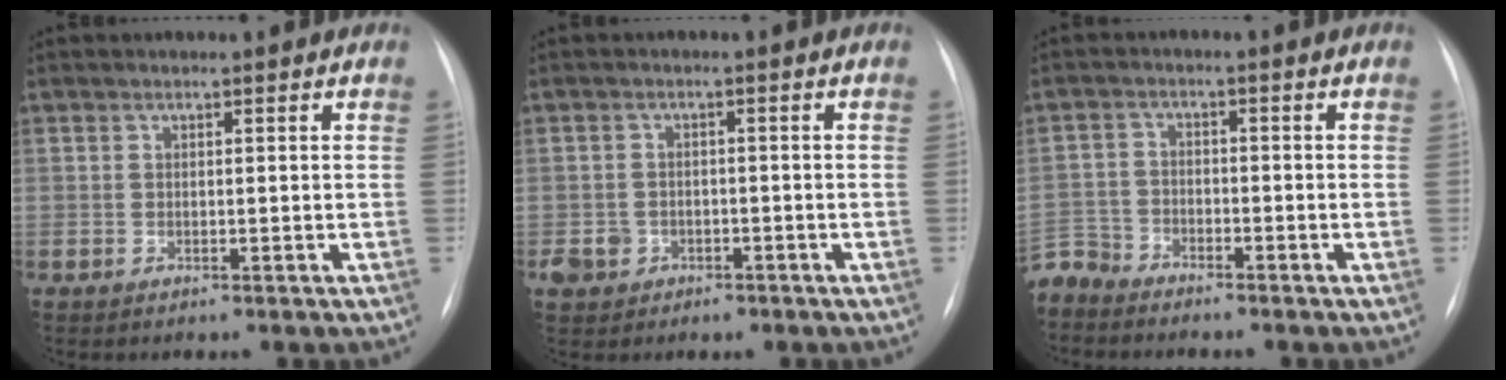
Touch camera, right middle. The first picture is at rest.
{"total": 3.3, "force": [-1.5, 2.9, 0.4], "torque": [-0.002, 0.011, -0.020]}
{"total": 5.2, "force": [-5.0, 1.3, -0.3], "torque": [0.009, -0.006, -0.102]}